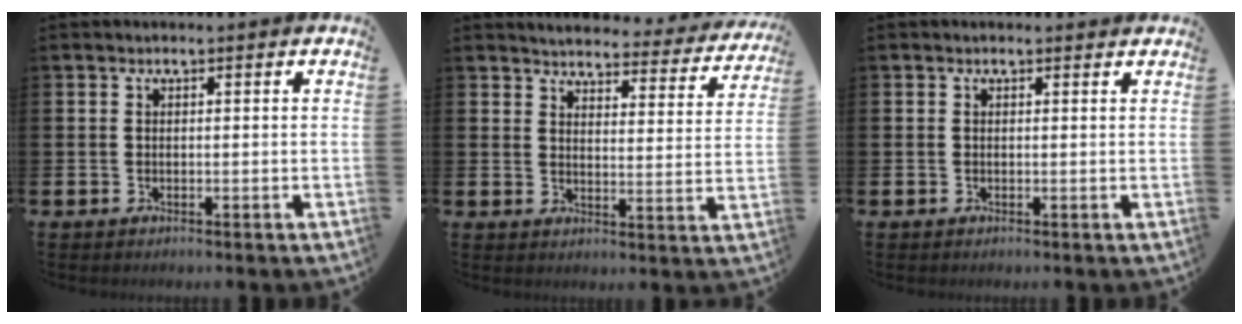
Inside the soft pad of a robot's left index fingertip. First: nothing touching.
{"total": 3.8, "force": [3.8, 0.7, 0.4], "torque": [-0.021, -0.034, 0.060]}
{"total": 0.0}